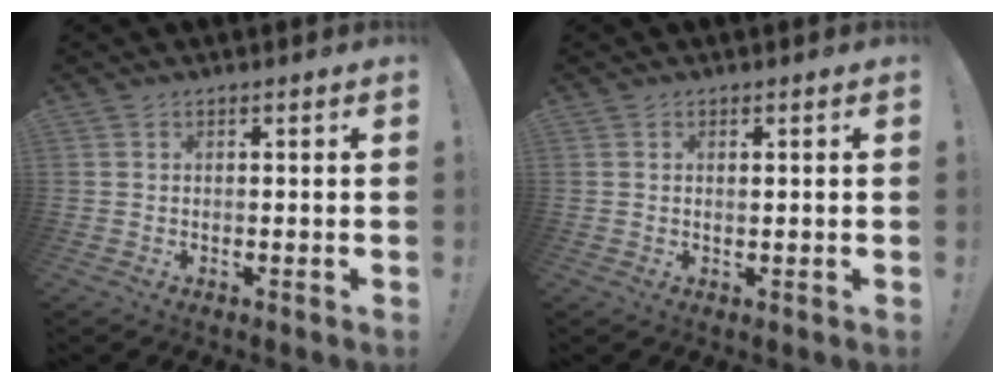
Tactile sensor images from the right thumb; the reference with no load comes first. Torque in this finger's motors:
{"motor_torque": [-0.13, -0.37, -0.20, 0.07, -0.02]}